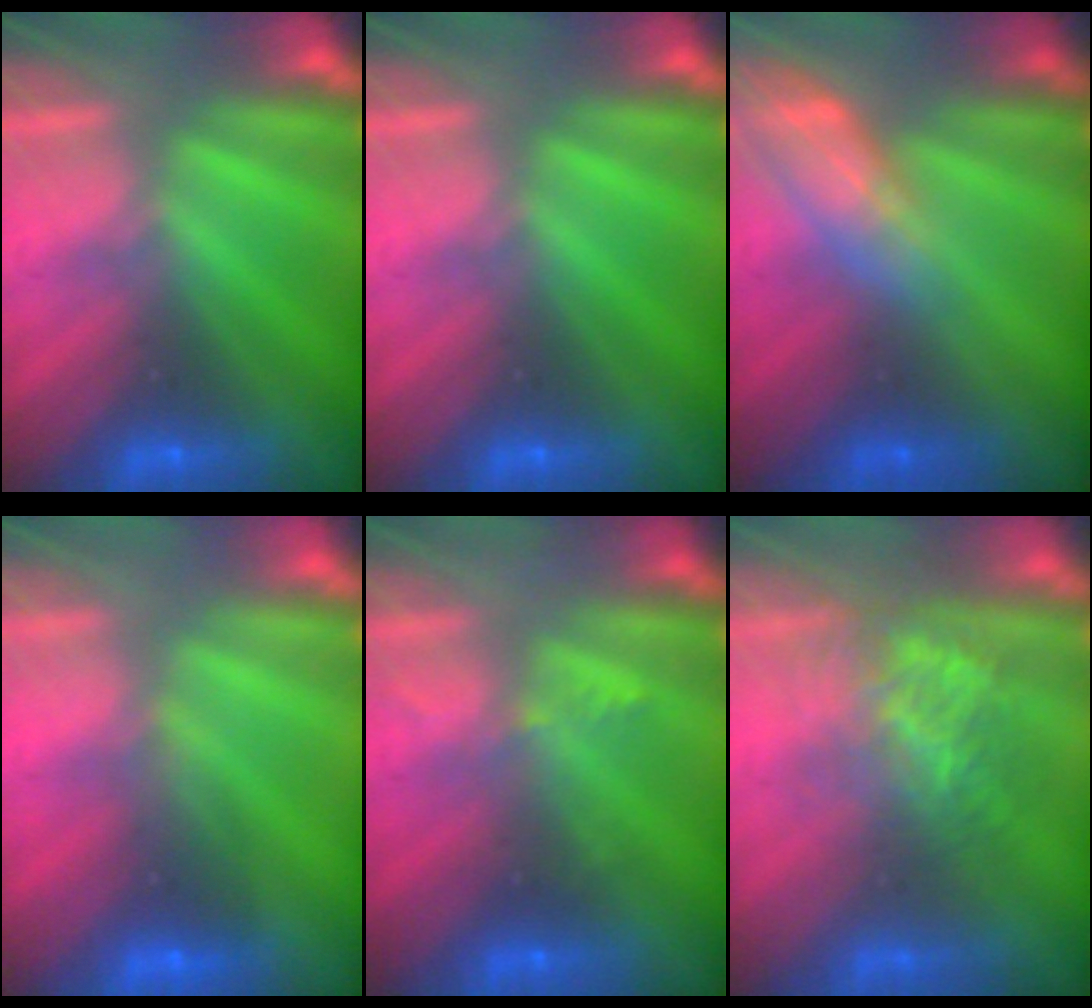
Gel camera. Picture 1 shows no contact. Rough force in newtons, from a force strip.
{"total": 0.0}
{"total": 2.6}
{"total": 1.6}
{"total": 2.3}
{"total": 3.9}